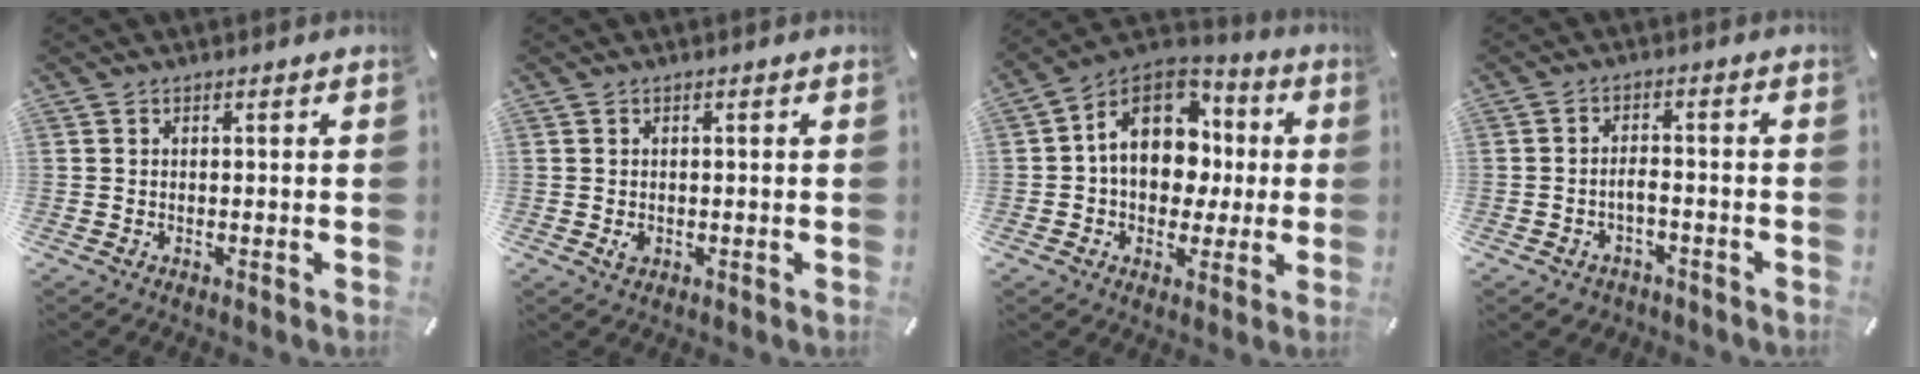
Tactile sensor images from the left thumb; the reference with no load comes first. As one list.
[{"total": 1.5, "force": [-0.3, 1.1, 0.9], "torque": [-0.016, 0.002, -0.006]}, {"total": 15.4, "force": [2.2, 12.0, 9.4], "torque": [-0.165, -0.005, 0.042]}, {"total": 3.6, "force": [-2.0, 2.4, 1.8], "torque": [-0.039, 0.011, -0.040]}]